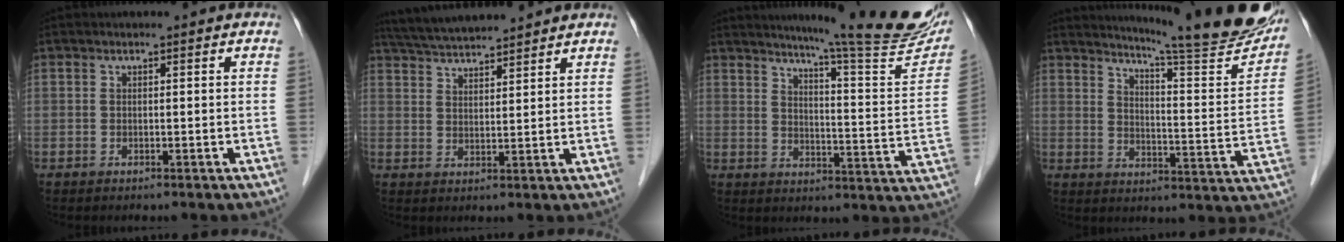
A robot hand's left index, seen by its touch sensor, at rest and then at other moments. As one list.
[{"total": 9.0, "force": [8.4, 0.4, 3.2], "torque": [-0.064, 0.028, 0.144]}, {"total": 20.6, "force": [17.8, -0.2, 10.4], "torque": [-0.140, -0.077, 0.218]}, {"total": 20.7, "force": [18.4, 0.5, 9.4], "torque": [-0.133, -0.085, 0.228]}]